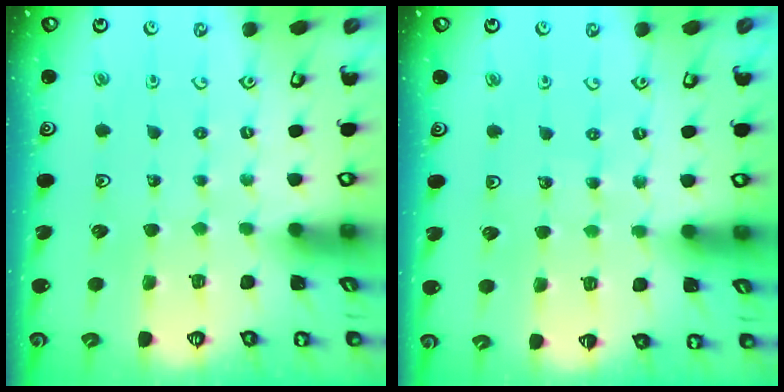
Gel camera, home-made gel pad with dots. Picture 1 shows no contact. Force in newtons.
{"total": 5.2, "press": 5.1, "slide": 1.0}